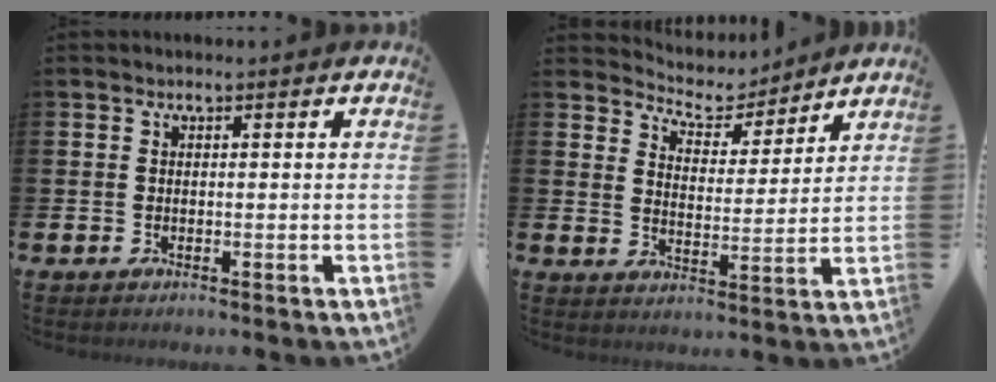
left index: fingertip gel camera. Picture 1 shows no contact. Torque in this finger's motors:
{"motor_torque": [-0.10, -0.19, 0.03, -0.05]}